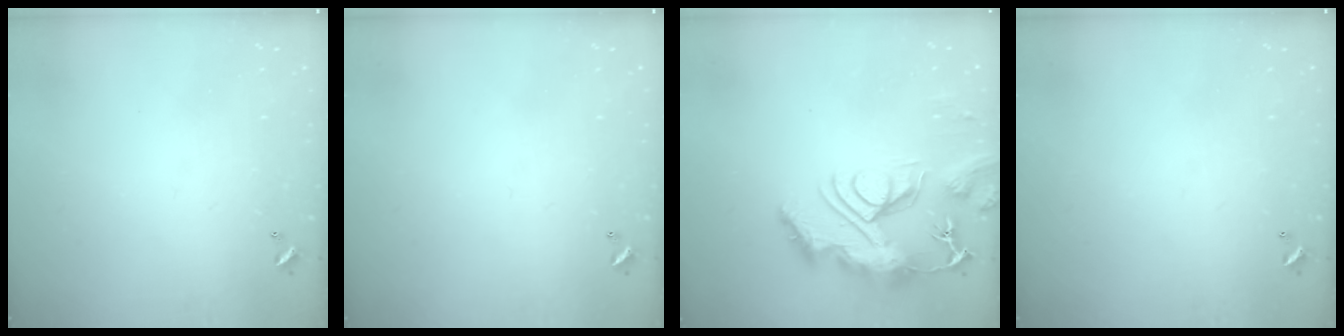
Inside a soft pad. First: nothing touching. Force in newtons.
{"total": 0.0}
{"total": 14.1, "press": 14.1, "slide": 1.4}
{"total": 0.0}